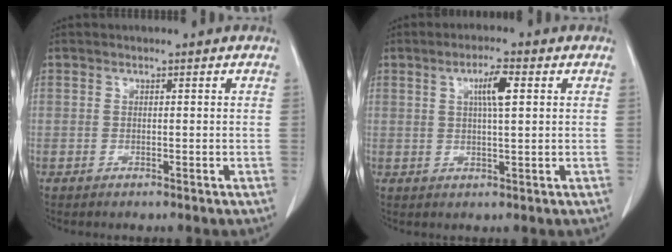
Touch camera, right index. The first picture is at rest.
{"total": 4.5, "force": [1.4, 0.4, 4.2], "torque": [-0.076, 0.002, 0.024]}